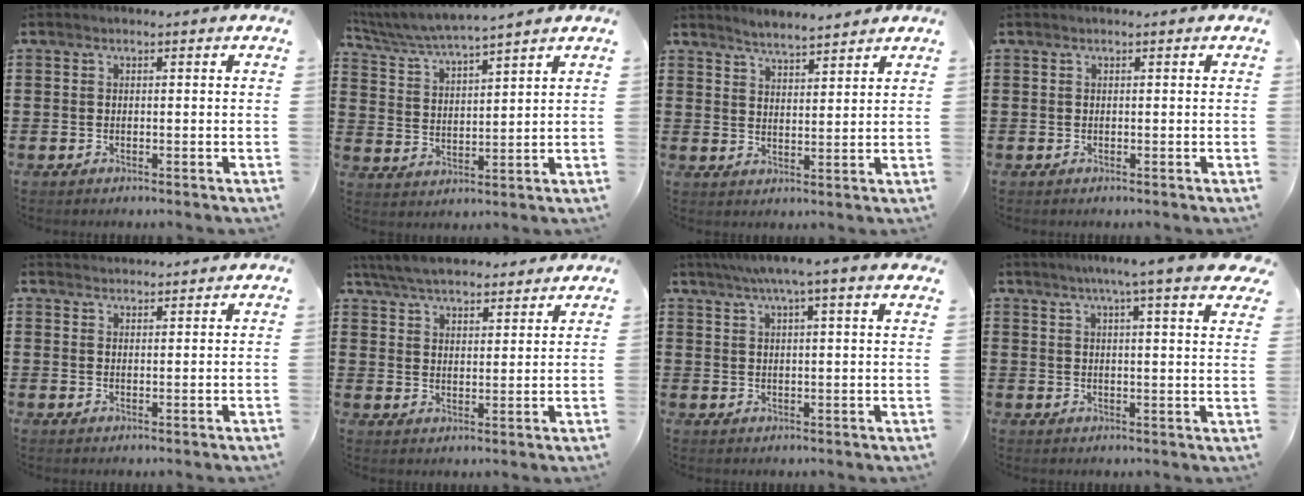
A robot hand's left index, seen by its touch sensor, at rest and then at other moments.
{"total": 4.6, "force": [4.3, -0.4, 1.4], "torque": [-0.048, -0.026, 0.071]}
{"total": 3.4, "force": [3.3, -0.2, 0.2], "torque": [-0.014, -0.010, 0.061]}
{"total": 0.0}
{"total": 2.0, "force": [2.0, 0.0, -0.3], "torque": [0.001, -0.002, 0.039]}
{"total": 5.9, "force": [5.6, 1.1, 1.2], "torque": [-0.047, -0.017, 0.104]}
{"total": 5.1, "force": [3.9, -0.3, 3.2], "torque": [-0.074, -0.005, 0.067]}
{"total": 5.9, "force": [4.6, -0.5, 3.7], "torque": [-0.079, -0.018, 0.074]}